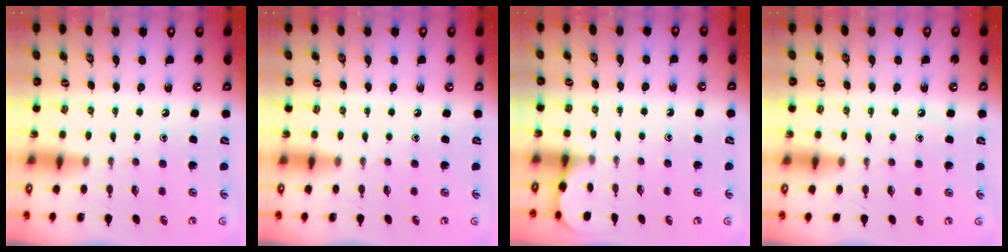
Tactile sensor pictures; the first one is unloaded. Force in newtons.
{"total": 0.0}
{"total": 2.4, "press": 2.4, "slide": 0.2}
{"total": 5.9, "press": 5.9, "slide": 0.9}